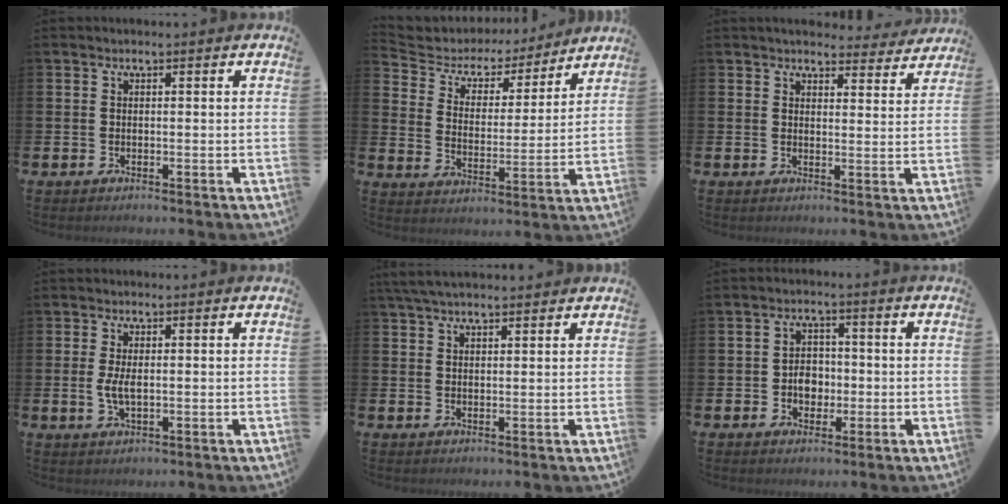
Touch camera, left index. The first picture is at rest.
{"total": 5.3, "force": [4.7, 2.4, 0.7], "torque": [-0.039, -0.039, 0.073]}
{"total": 4.2, "force": [4.1, 1.0, 0.3], "torque": [0.003, -0.030, 0.068]}
{"total": 2.7, "force": [0.1, 1.1, 2.5], "torque": [-0.044, 0.002, 0.000]}
{"total": 3.9, "force": [3.5, 1.0, 1.5], "torque": [-0.032, -0.007, 0.064]}
{"total": 3.7, "force": [-0.6, 2.9, 2.2], "torque": [-0.028, 0.000, -0.019]}